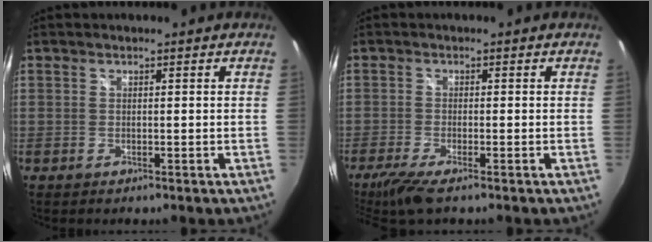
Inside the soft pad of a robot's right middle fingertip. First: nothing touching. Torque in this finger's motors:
{"motor_torque": [1.02, -0.86, 0.23, 0.09]}